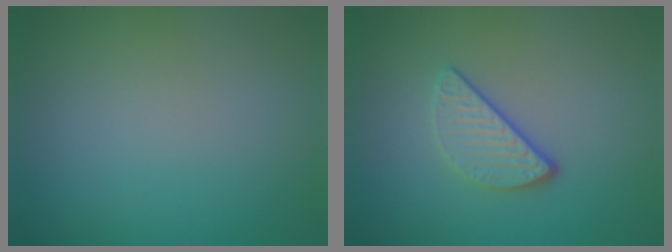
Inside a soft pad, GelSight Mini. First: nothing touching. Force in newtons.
{"total": 3.2, "press": 2.6, "slide": 1.8}